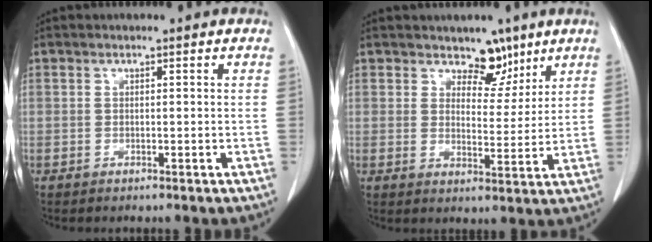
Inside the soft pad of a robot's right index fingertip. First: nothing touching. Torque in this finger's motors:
{"motor_torque": [-0.10, 0.42, 0.04, 0.00]}